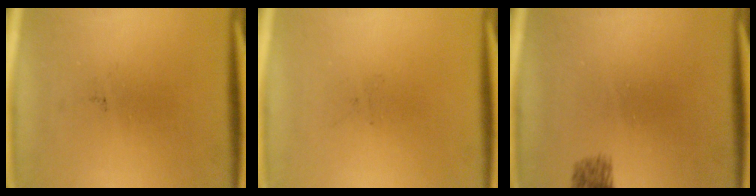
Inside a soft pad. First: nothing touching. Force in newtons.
{"total": 0.0}
{"total": 1.9}